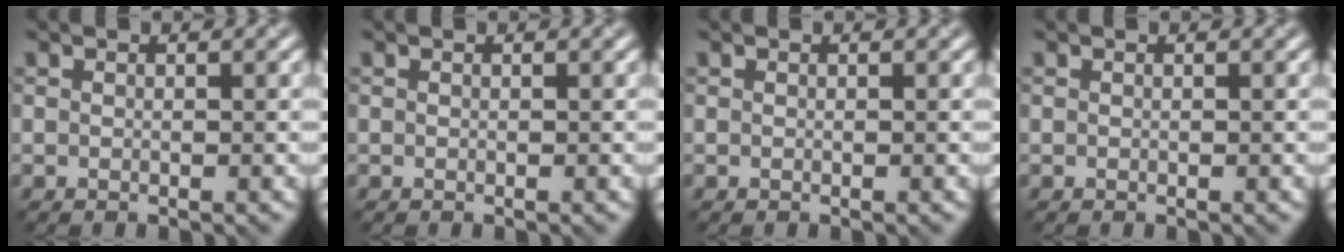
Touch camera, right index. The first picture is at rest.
{"total": 0.0}
{"total": 0.0}
{"total": 0.0}